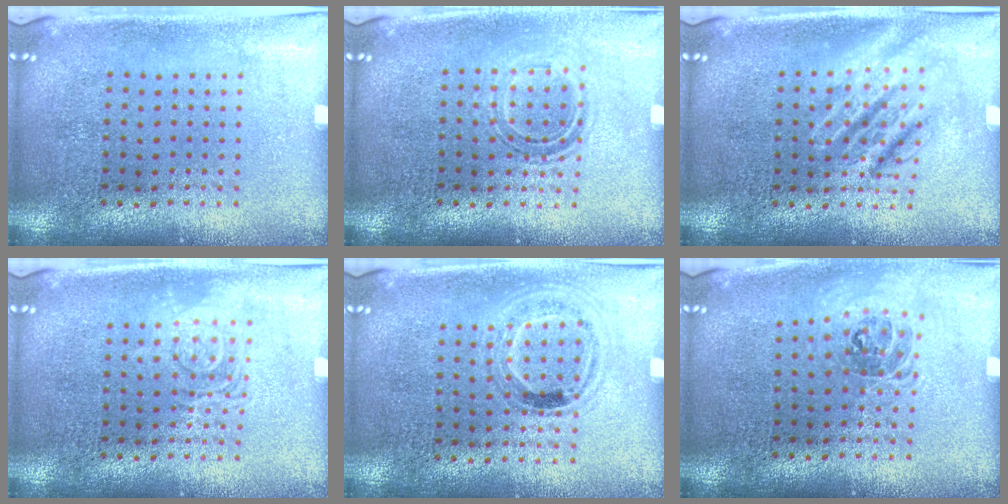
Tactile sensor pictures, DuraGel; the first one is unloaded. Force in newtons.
{"total": 1.2, "press": 0.9, "slide": 0.7}
{"total": 2.8, "press": 2.8, "slide": 0.3}
{"total": 2.3, "press": 2.3, "slide": 0.5}
{"total": 1.0, "press": 0.8, "slide": 0.6}
{"total": 1.0, "press": 0.8, "slide": 0.5}